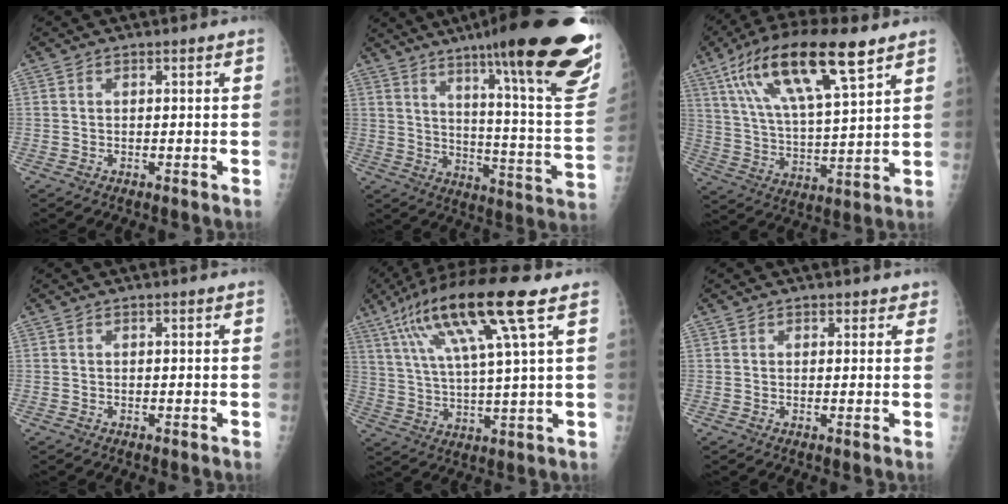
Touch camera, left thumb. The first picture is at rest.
{"total": 30.6, "force": [18.8, 4.2, 23.8], "torque": [-0.269, -0.074, 0.269]}
{"total": 20.0, "force": [11.0, 5.5, 15.8], "torque": [-0.284, -0.018, 0.203]}
{"total": 0.0}
{"total": 17.9, "force": [8.4, 2.1, 15.6], "torque": [-0.299, -0.006, 0.147]}
{"total": 1.7, "force": [1.2, 1.2, 0.1], "torque": [0.023, -0.005, 0.009]}